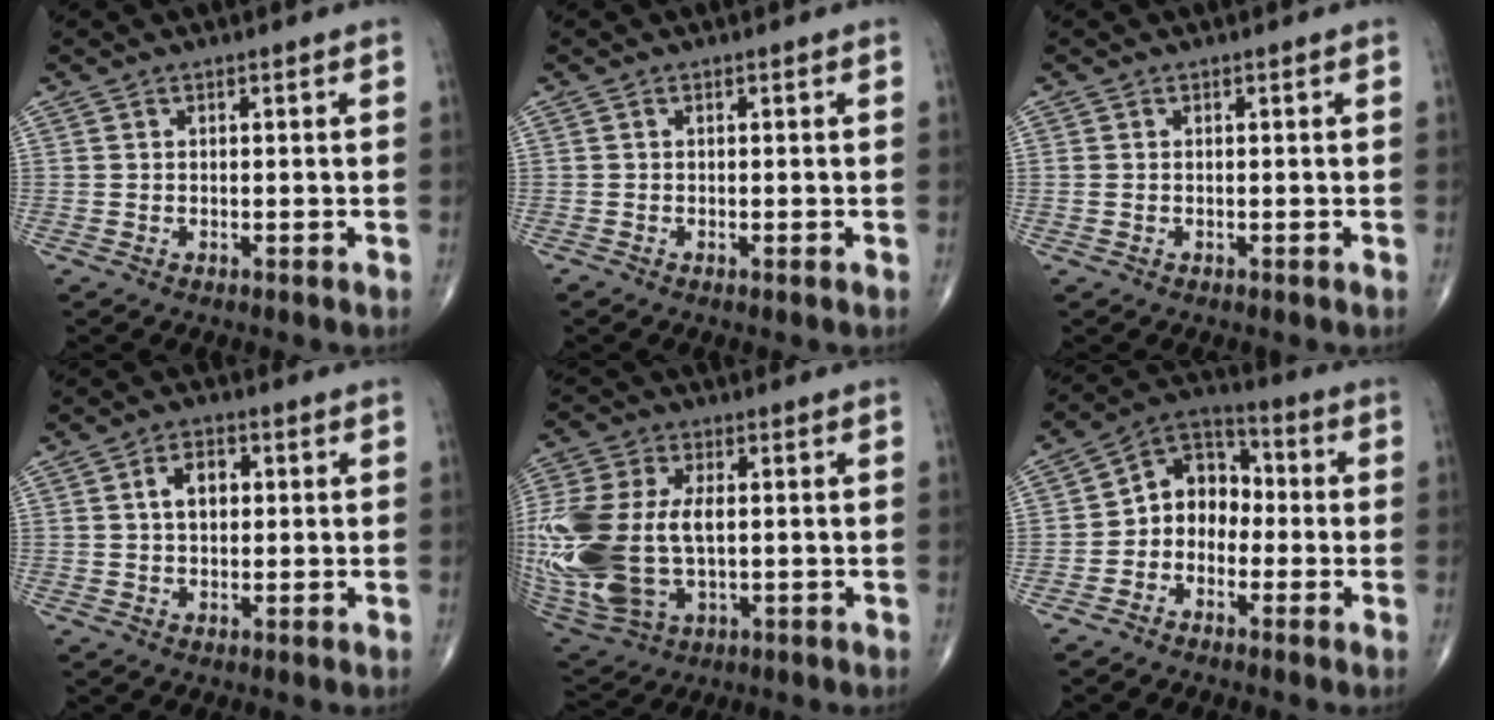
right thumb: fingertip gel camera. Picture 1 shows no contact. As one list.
[{"total": 0.0}, {"total": 0.6, "force": [0.0, 0.4, 0.5], "torque": [-0.018, 0.005, 0.004]}, {"total": 5.1, "force": [1.0, 3.3, 3.8], "torque": [-0.054, 0.009, 0.014]}, {"total": 24.5, "force": [-0.6, 14.6, 19.6], "torque": [-0.486, -0.011, 0.008]}, {"total": 9.2, "force": [-1.7, 7.4, 5.3], "torque": [-0.048, 0.043, -0.051]}]